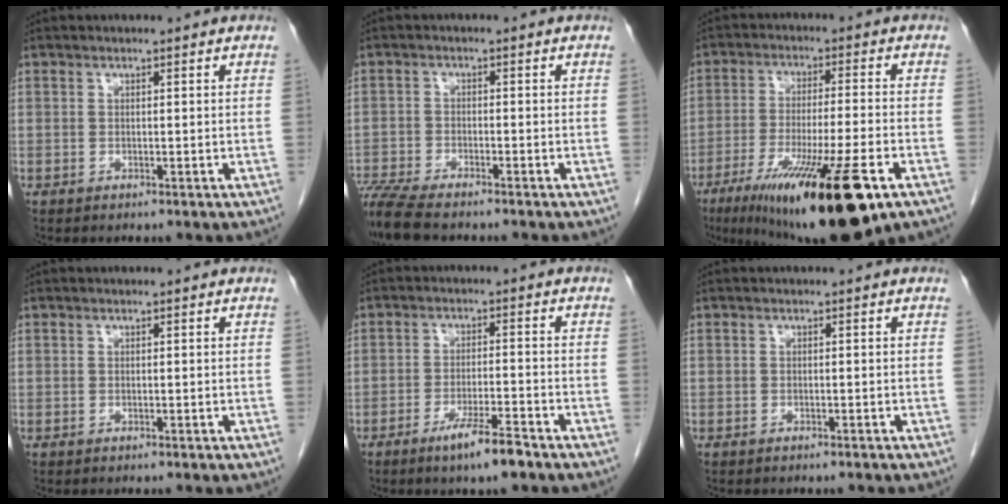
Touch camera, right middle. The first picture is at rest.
{"total": 9.0, "force": [-7.8, 1.3, 4.3], "torque": [-0.082, -0.015, -0.135]}
{"total": 19.5, "force": [-10.6, 2.0, 16.2], "torque": [-0.225, -0.044, -0.168]}
{"total": 0.0}
{"total": 5.9, "force": [-4.1, 0.2, 4.3], "torque": [-0.076, -0.008, -0.072]}
{"total": 0.6, "force": [-0.6, 0.1, 0.2], "torque": [-0.009, -0.001, -0.010]}